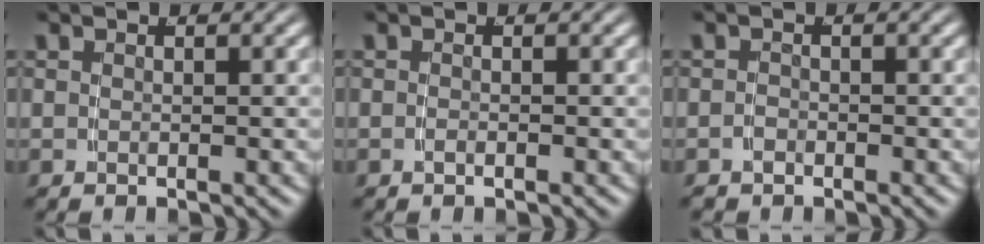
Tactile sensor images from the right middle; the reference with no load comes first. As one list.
[{"total": 0.6, "force": [-0.5, 0.0, 0.2], "torque": [-0.009, -0.002, -0.008]}, {"total": 1.0, "force": [-1.0, 0.1, -0.1], "torque": [-0.006, -0.011, -0.011]}]